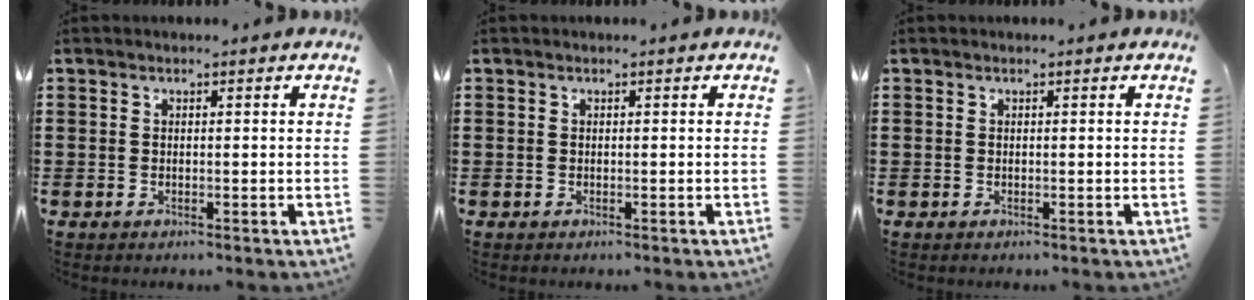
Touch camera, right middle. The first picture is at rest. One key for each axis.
{"total": 0.0}
{"total": 0.0}